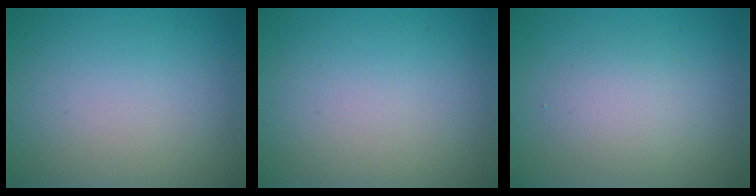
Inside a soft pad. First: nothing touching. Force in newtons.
{"total": 0.0}
{"total": 2.4, "press": 2.4, "slide": 0.2}